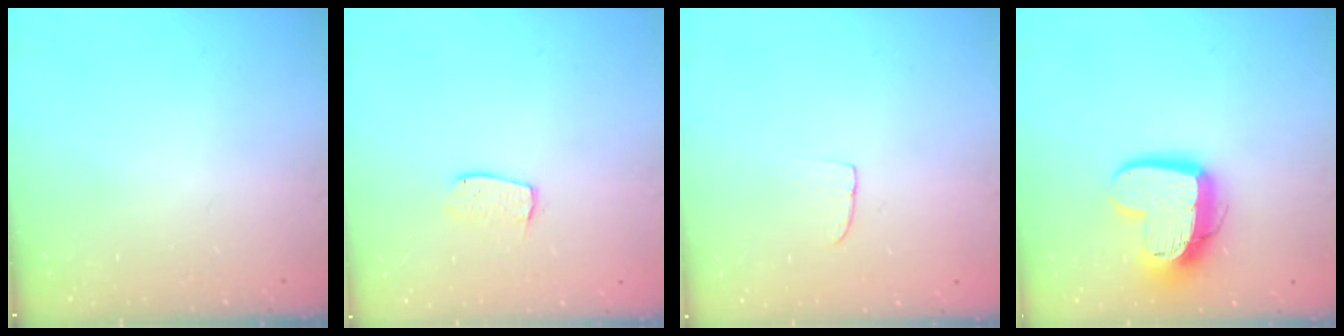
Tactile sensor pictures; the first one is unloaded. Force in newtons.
{"total": 5.5, "press": 5.5, "slide": 0.4}
{"total": 4.2, "press": 4.2, "slide": 0.3}
{"total": 15.4, "press": 15.4, "slide": 1.6}